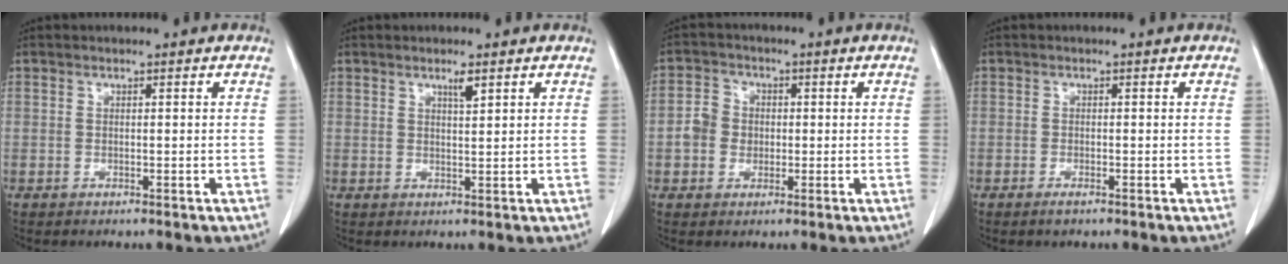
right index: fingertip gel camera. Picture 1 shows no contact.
{"total": 1.8, "force": [1.2, 0.1, 1.3], "torque": [-0.026, -0.003, 0.021]}
{"total": 4.3, "force": [-0.4, 3.9, 1.9], "torque": [-0.046, 0.018, -0.010]}
{"total": 1.1, "force": [-0.8, 0.1, 0.7], "torque": [-0.014, -0.002, -0.013]}